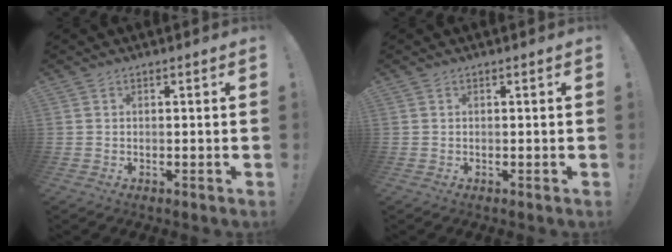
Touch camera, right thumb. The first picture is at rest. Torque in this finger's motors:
{"motor_torque": [0.00, 0.00, -0.28, 0.15, 0.01]}